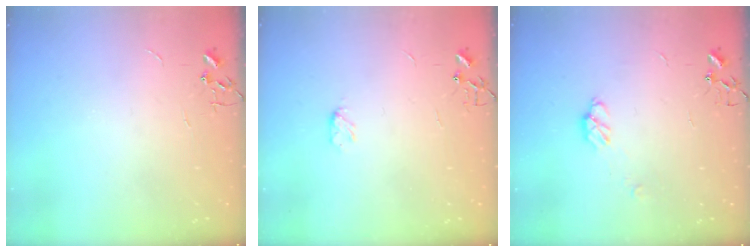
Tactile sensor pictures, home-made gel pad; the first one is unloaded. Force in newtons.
{"total": 3.9, "press": 3.9, "slide": 0.4}
{"total": 5.8, "press": 5.8, "slide": 0.5}